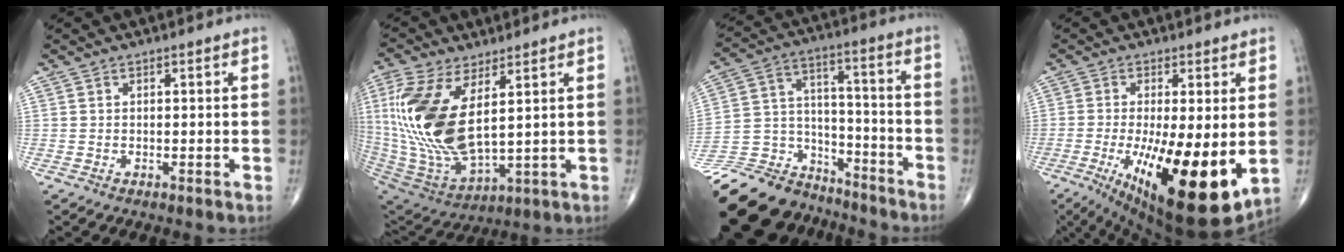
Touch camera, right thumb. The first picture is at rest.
{"total": 21.0, "force": [5.1, 9.7, 17.9], "torque": [-0.390, -0.032, 0.107]}
{"total": 23.6, "force": [-20.2, 10.6, 6.1], "torque": [-0.151, 0.084, -0.333]}
{"total": 19.4, "force": [-4.0, 5.9, 18.1], "torque": [-0.278, -0.037, -0.041]}